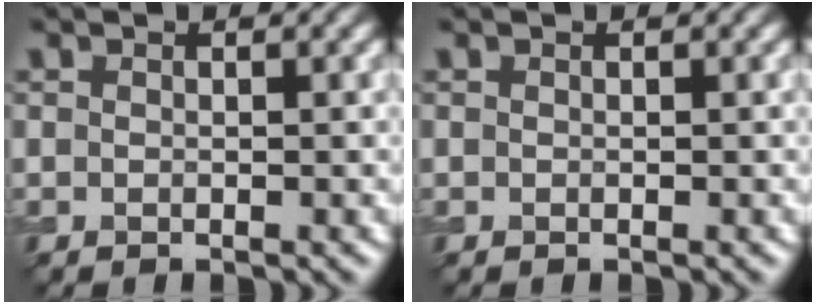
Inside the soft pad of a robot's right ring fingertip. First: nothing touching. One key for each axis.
{"total": 0.0}